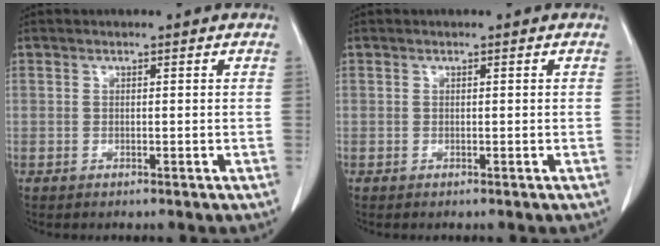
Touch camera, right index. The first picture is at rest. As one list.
[{"total": 0.0}]